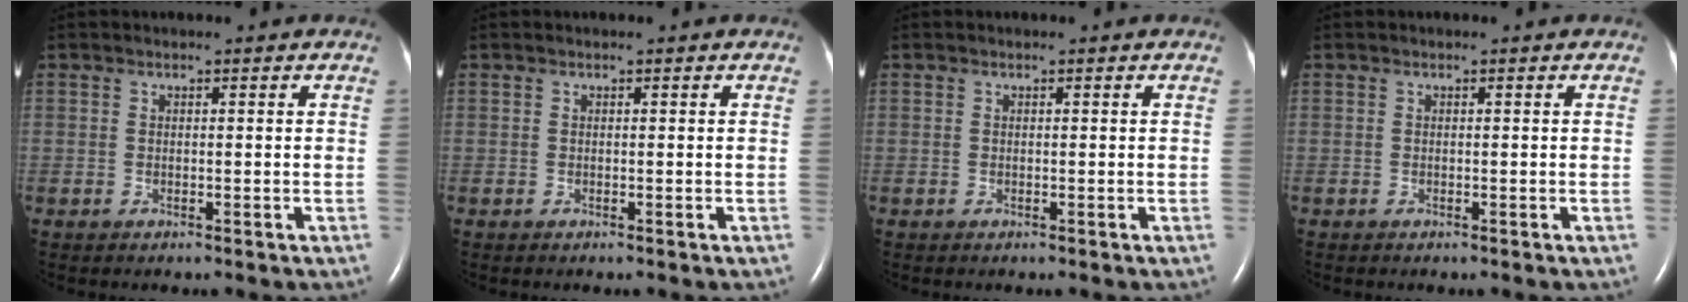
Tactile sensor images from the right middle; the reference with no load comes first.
{"total": 0.0}
{"total": 0.0}
{"total": 0.0}